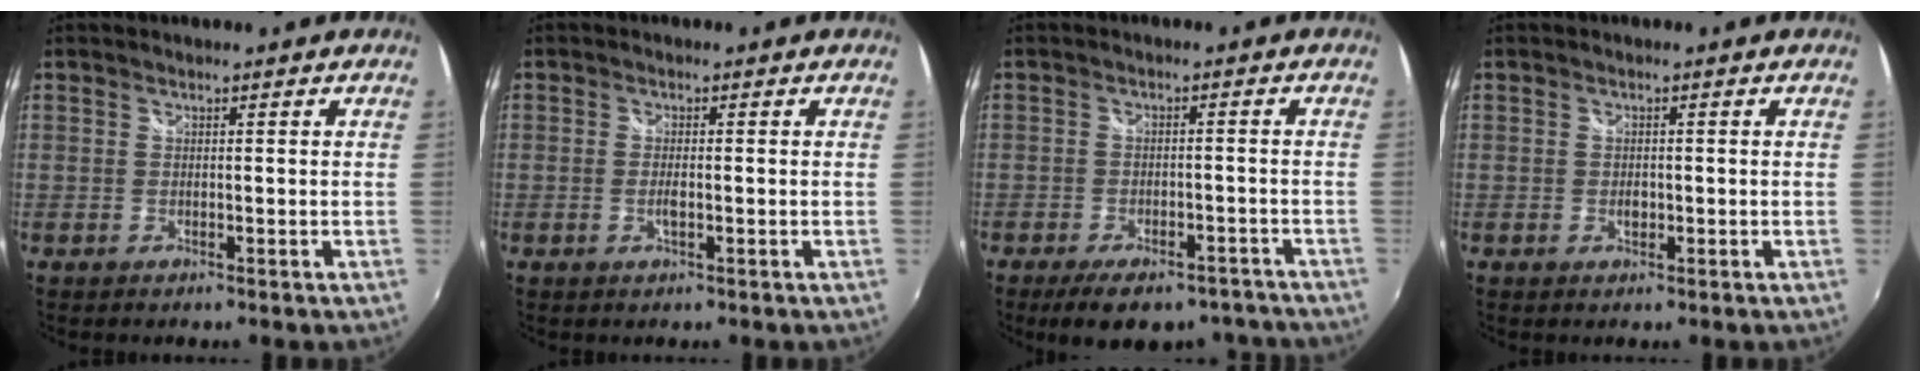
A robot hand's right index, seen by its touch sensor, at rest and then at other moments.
{"total": 2.0, "force": [-0.5, 0.5, 1.8], "torque": [-0.036, -0.003, -0.009]}
{"total": 14.1, "force": [-11.3, 5.7, 6.3], "torque": [-0.121, 0.000, -0.142]}
{"total": 1.4, "force": [-0.4, 0.9, 1.0], "torque": [-0.017, 0.000, -0.007]}